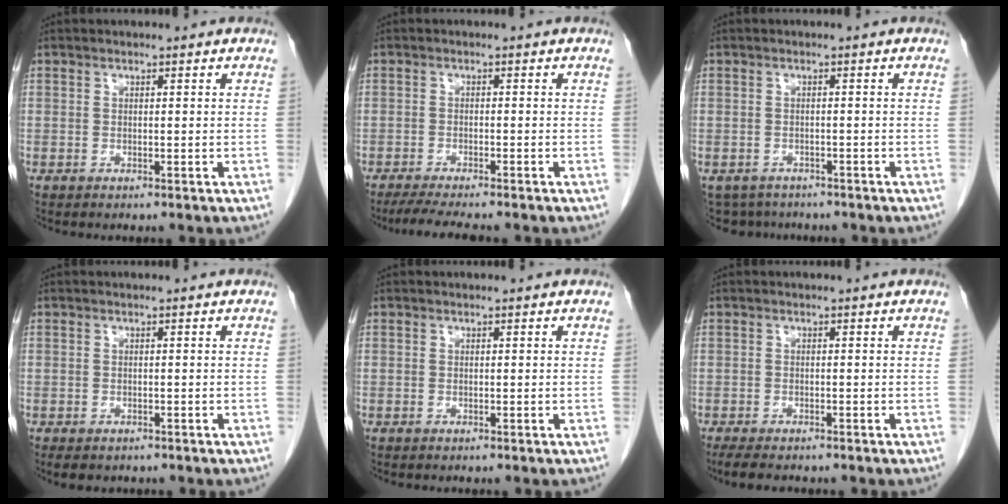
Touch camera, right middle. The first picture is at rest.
{"total": 6.4, "force": [-5.5, 0.4, 3.3], "torque": [-0.050, -0.016, -0.087]}
{"total": 5.5, "force": [-4.7, 2.8, 0.5], "torque": [-0.008, -0.004, -0.065]}
{"total": 3.4, "force": [-2.7, 1.6, 1.4], "torque": [-0.018, -0.005, -0.033]}
{"total": 0.0}
{"total": 4.8, "force": [-3.9, 1.2, 2.5], "torque": [-0.042, -0.012, -0.058]}